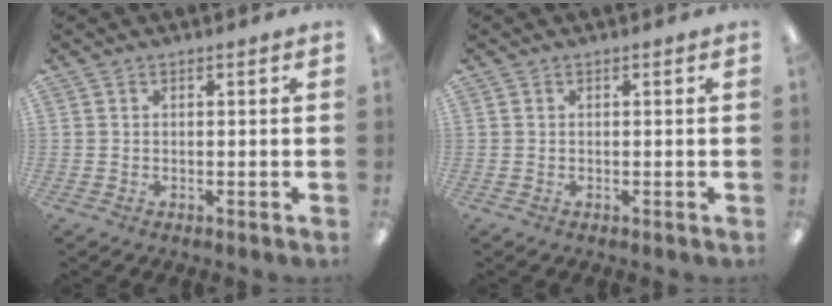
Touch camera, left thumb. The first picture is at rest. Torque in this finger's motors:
{"motor_torque": [0.00, 0.00, 0.08, -0.06, 0.00]}